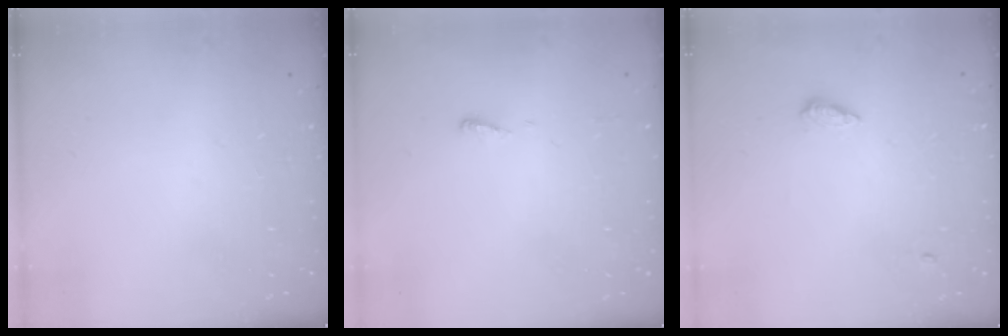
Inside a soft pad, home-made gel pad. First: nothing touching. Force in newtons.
{"total": 3.7, "press": 3.7, "slide": 0.4}
{"total": 5.2, "press": 5.1, "slide": 1.0}